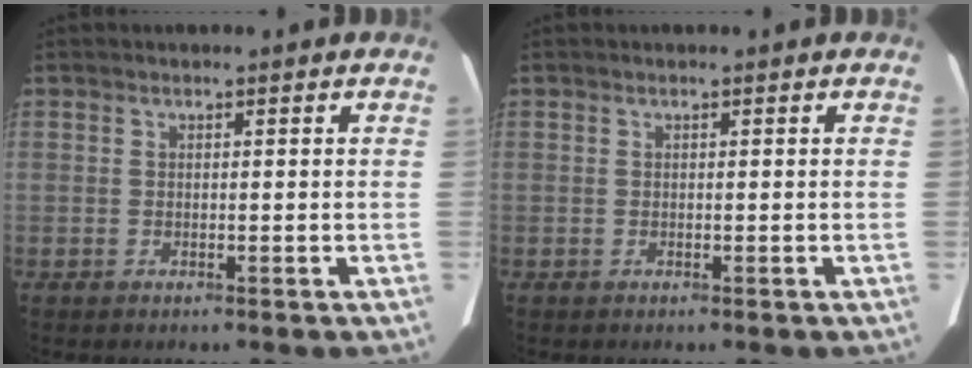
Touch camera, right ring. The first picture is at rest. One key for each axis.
{"total": 0.0}